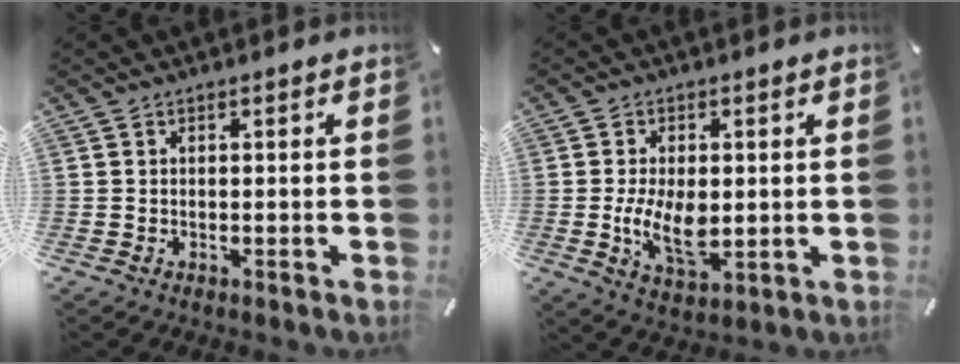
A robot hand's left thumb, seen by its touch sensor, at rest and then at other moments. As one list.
[{"total": 9.5, "force": [-0.5, 5.4, 7.8], "torque": [-0.158, -0.010, -0.010]}]